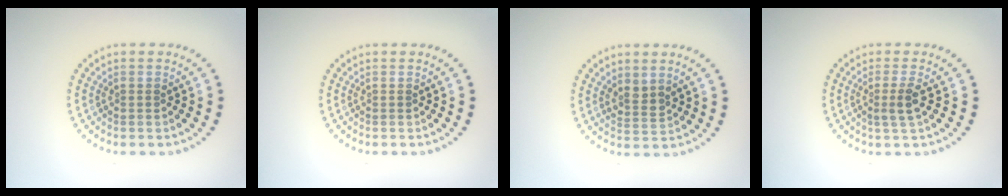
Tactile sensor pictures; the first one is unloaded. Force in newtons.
{"total": 0.0}
{"total": 1.7, "press": 1.2, "slide": 1.1}
{"total": 1.8, "press": 1.5, "slide": 1.1}